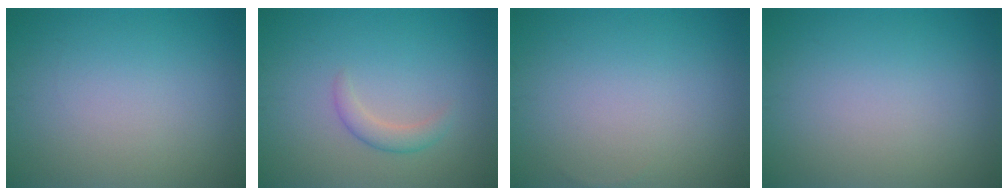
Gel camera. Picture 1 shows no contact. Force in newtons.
{"total": 1.7, "press": 1.7, "slide": 0.1}
{"total": 0.0}
{"total": 0.0}